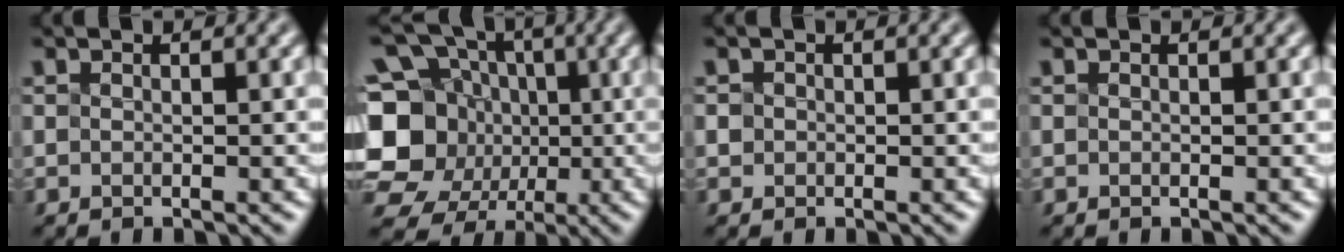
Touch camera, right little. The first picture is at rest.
{"total": 11.9, "force": [-1.0, 10.6, 5.3], "torque": [-0.129, -0.005, -0.041]}
{"total": 0.8, "force": [0.1, 0.8, 0.1], "torque": [0.006, -0.002, 0.002]}
{"total": 0.0}